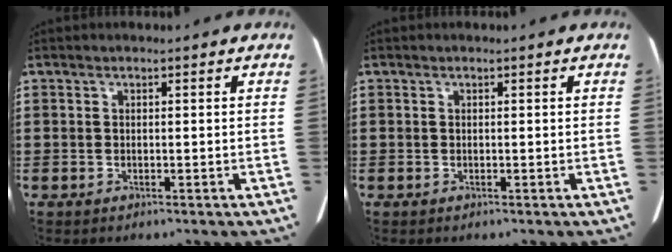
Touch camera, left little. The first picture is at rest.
{"total": 0.0}